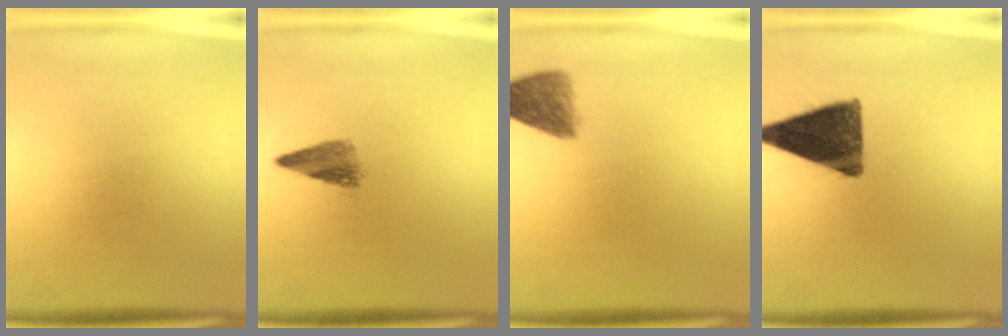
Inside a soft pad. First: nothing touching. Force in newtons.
{"total": 3.5}
{"total": 4.6}
{"total": 13.0}